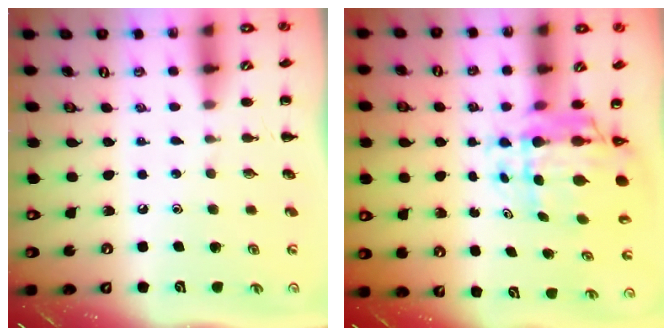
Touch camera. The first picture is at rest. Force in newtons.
{"total": 7.5, "press": 6.9, "slide": 2.9}